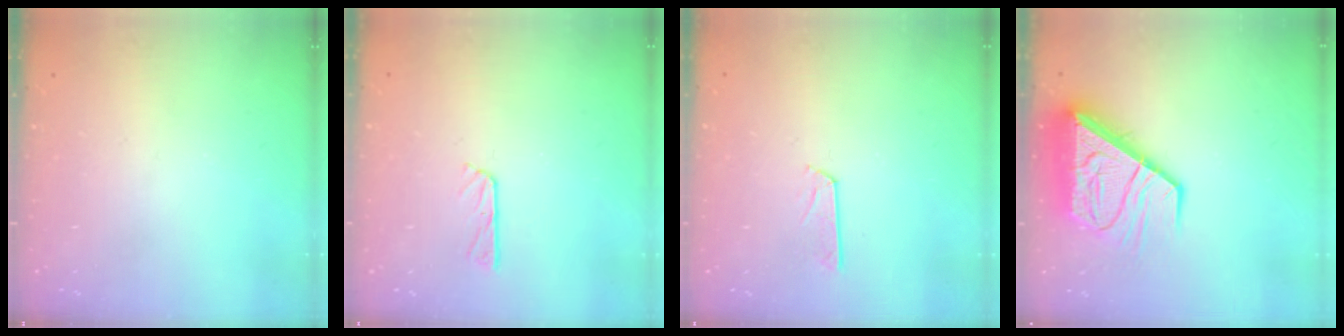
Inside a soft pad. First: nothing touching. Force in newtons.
{"total": 3.6, "press": 3.6, "slide": 0.2}
{"total": 3.6, "press": 3.5, "slide": 0.4}
{"total": 13.8, "press": 13.7, "slide": 1.6}